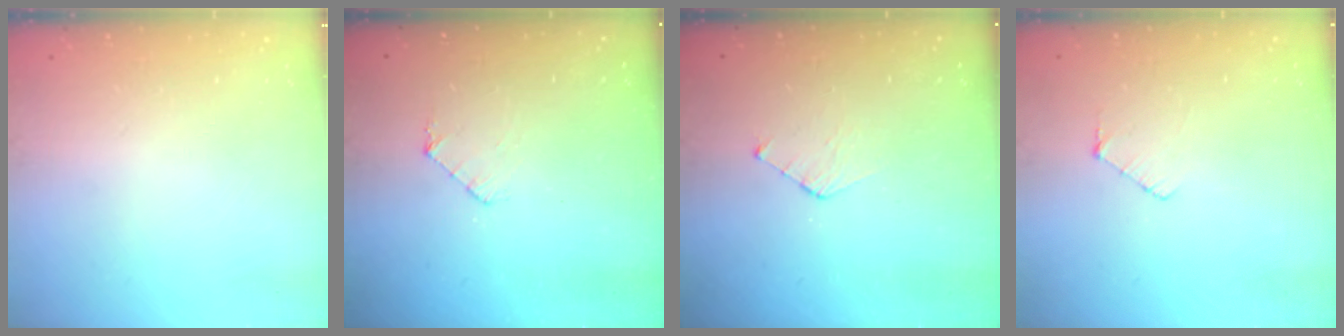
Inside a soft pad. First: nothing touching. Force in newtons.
{"total": 6.2, "press": 6.1, "slide": 0.6}
{"total": 4.8, "press": 4.8, "slide": 0.5}
{"total": 4.4, "press": 4.4, "slide": 0.4}